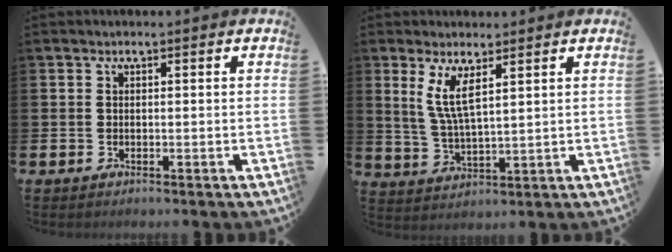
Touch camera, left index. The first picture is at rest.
{"total": 5.4, "force": [3.5, 1.1, 3.9], "torque": [-0.077, -0.015, 0.060]}